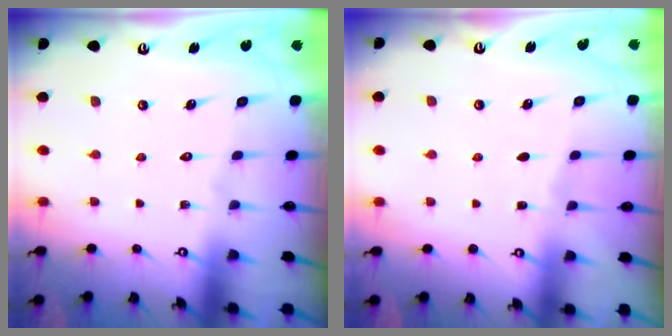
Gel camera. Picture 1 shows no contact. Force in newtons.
{"total": 2.5, "press": 2.5, "slide": 0.4}